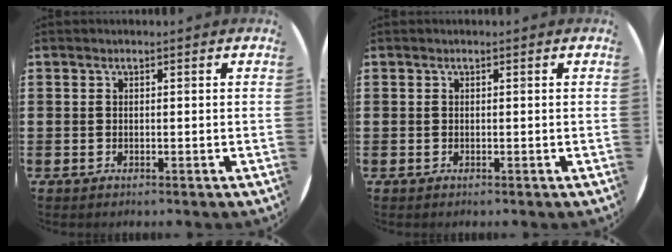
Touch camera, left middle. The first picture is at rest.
{"total": 0.0}